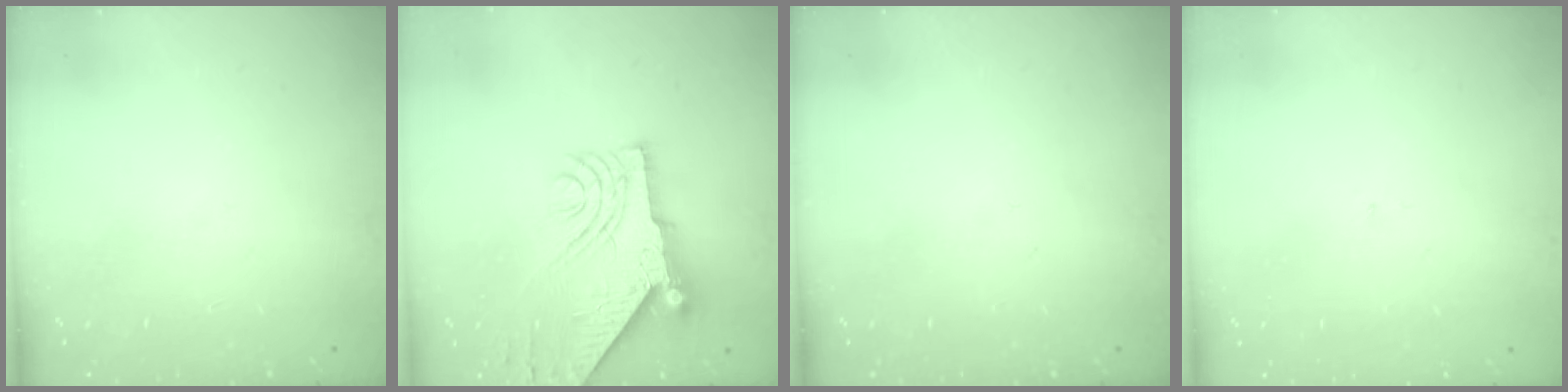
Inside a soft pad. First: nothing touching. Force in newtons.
{"total": 11.9, "press": 11.9, "slide": 1.2}
{"total": 0.0}
{"total": 0.8, "press": 0.8, "slide": 0.1}